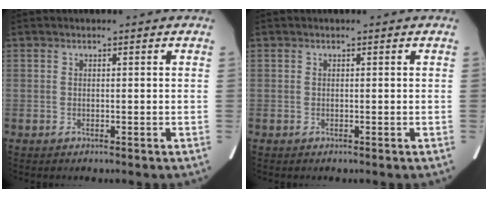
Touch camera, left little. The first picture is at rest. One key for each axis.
{"total": 0.0}